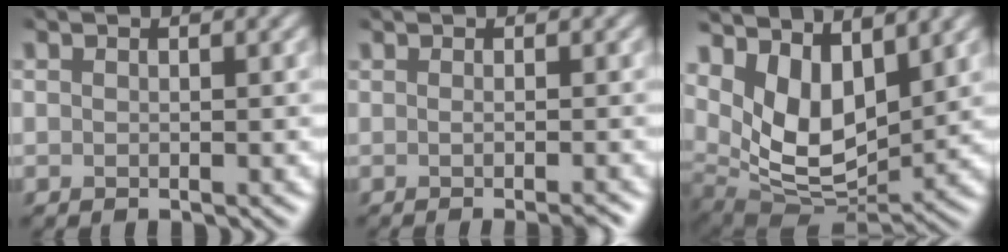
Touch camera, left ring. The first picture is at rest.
{"total": 1.4, "force": [-0.6, -0.1, 1.3], "torque": [-0.009, 0.001, -0.010]}
{"total": 7.1, "force": [2.6, 3.8, 5.4], "torque": [-0.102, -0.018, 0.044]}